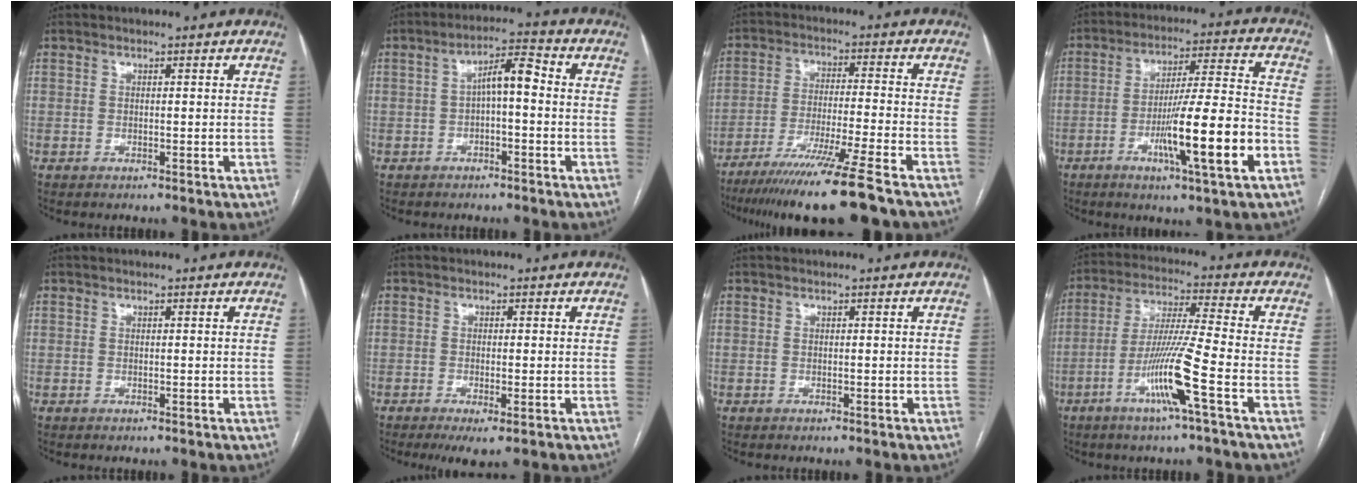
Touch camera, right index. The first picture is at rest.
{"total": 5.7, "force": [-0.1, 1.6, 5.5], "torque": [-0.092, 0.029, -0.002]}
{"total": 15.3, "force": [-11.7, -1.6, 9.8], "torque": [-0.166, -0.052, -0.192]}
{"total": 15.2, "force": [-5.5, -0.1, 14.1], "torque": [-0.238, -0.007, -0.090]}
{"total": 0.0}
{"total": 3.6, "force": [-1.8, 0.7, 3.0], "torque": [-0.052, -0.011, -0.025]}
{"total": 0.0}
{"total": 11.2, "force": [-4.7, -1.2, 10.0], "torque": [-0.198, -0.009, -0.094]}